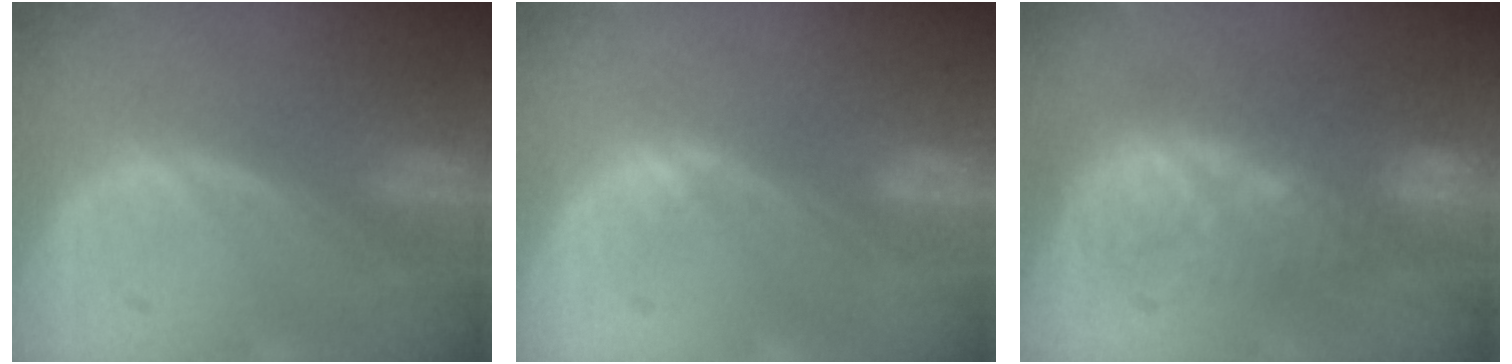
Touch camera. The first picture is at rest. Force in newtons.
{"total": 0.9, "press": 0.9, "slide": 0.3}
{"total": 9.1, "press": 8.8, "slide": 2.3}